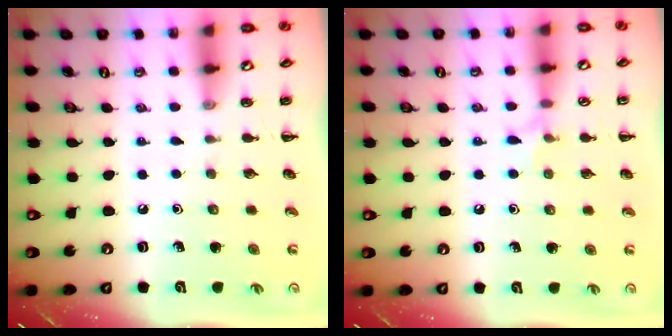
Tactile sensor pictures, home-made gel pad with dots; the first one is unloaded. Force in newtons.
{"total": 5.2, "press": 4.9, "slide": 1.9}